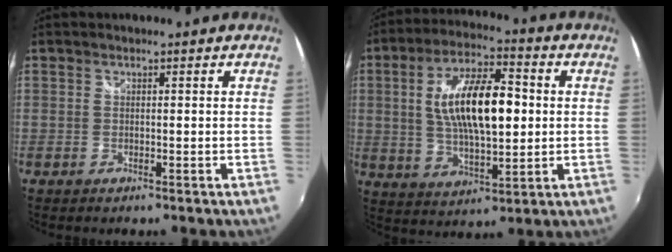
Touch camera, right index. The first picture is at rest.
{"total": 15.8, "force": [1.6, 6.2, 14.5], "torque": [-0.259, 0.011, 0.030]}